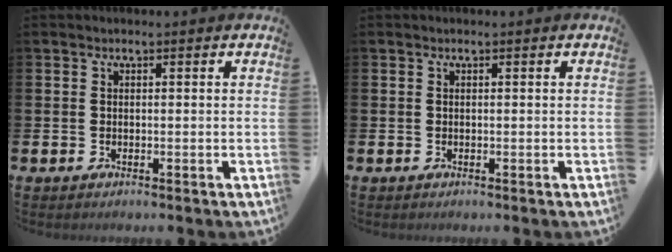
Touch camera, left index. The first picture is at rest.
{"total": 0.0}